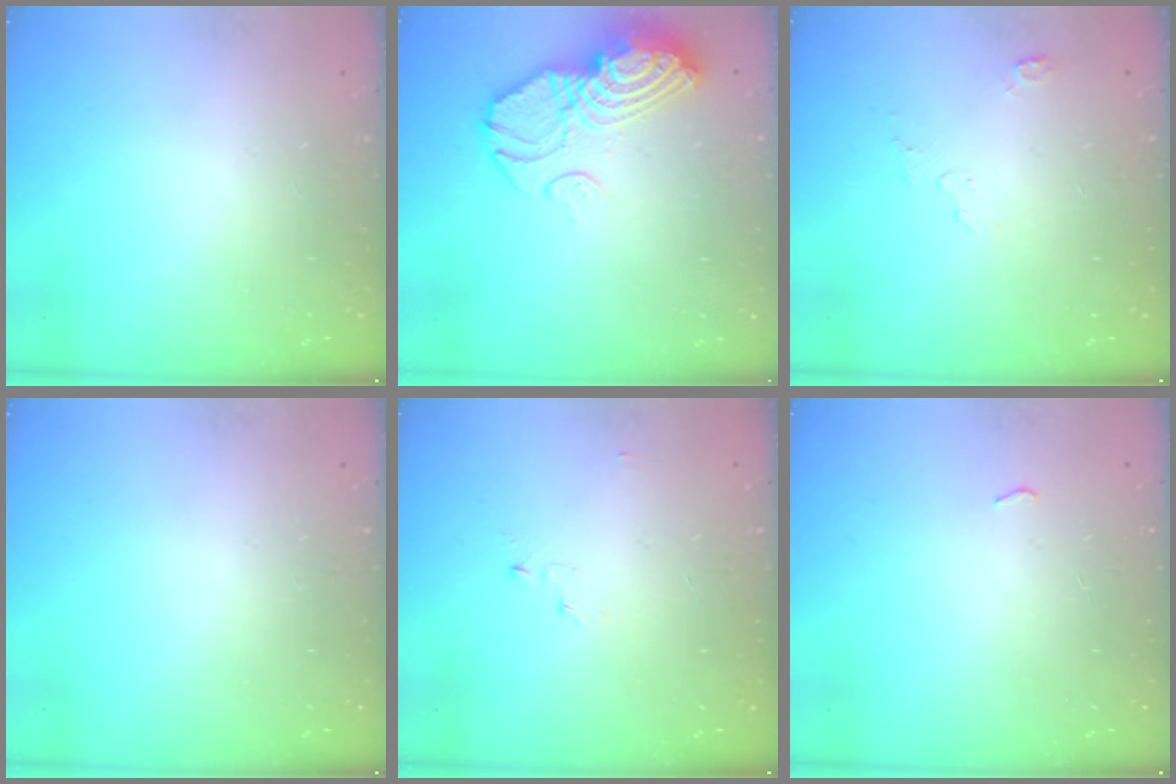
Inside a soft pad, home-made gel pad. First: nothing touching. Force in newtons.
{"total": 15.0, "press": 14.9, "slide": 1.6}
{"total": 2.4, "press": 2.4, "slide": 0.3}
{"total": 0.0}
{"total": 2.8, "press": 2.8, "slide": 0.3}
{"total": 10.0, "press": 2.6, "slide": 9.7}